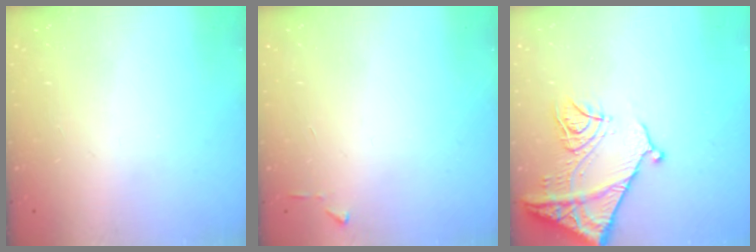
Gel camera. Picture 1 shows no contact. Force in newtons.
{"total": 3.9, "press": 3.9, "slide": 0.5}
{"total": 15.7, "press": 15.6, "slide": 1.7}